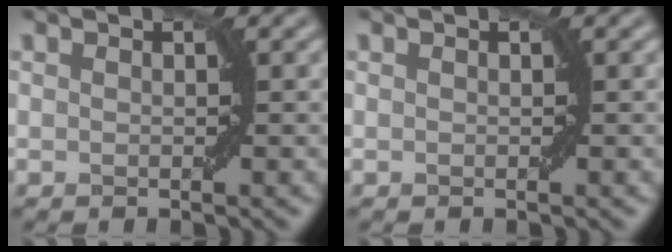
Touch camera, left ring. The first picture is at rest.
{"total": 0.0}